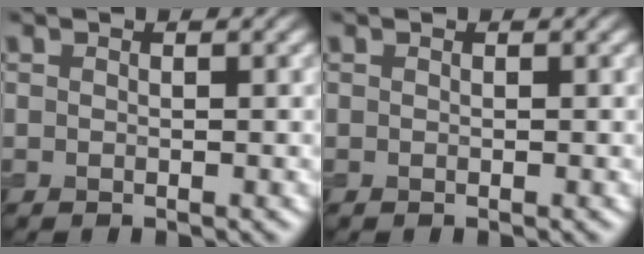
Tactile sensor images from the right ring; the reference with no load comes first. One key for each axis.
{"total": 0.0}